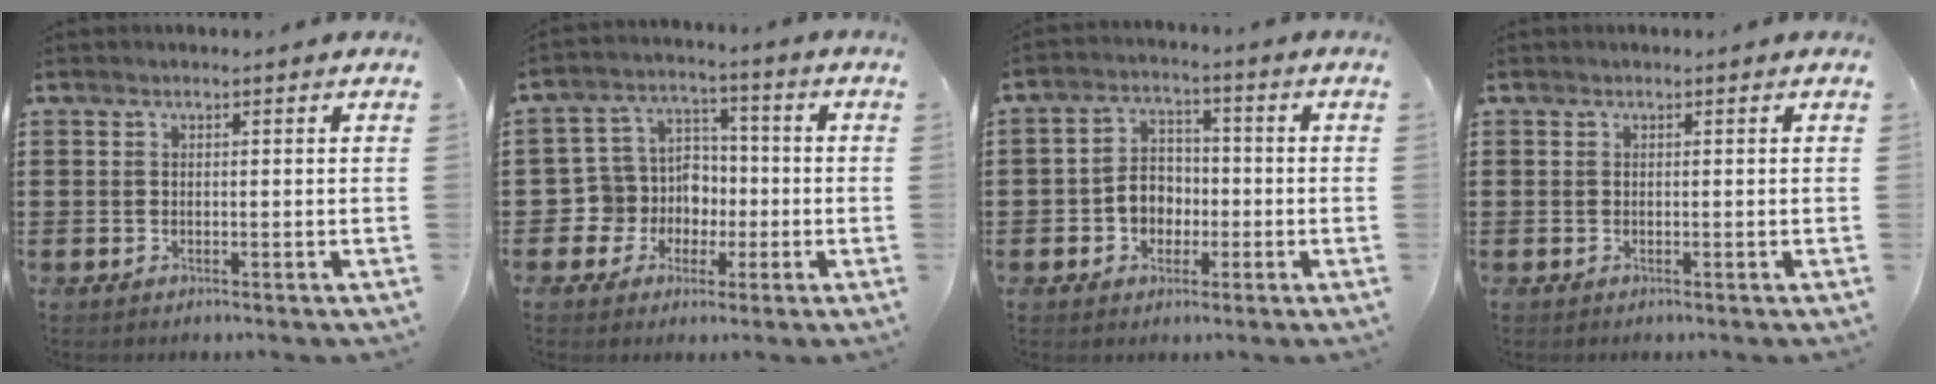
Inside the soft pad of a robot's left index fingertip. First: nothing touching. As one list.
[{"total": 8.1, "force": [-0.9, 7.8, 2.0], "torque": [-0.089, 0.000, -0.016]}, {"total": 5.1, "force": [-1.5, 4.1, 2.6], "torque": [-0.056, 0.014, -0.031]}, {"total": 0.0}]